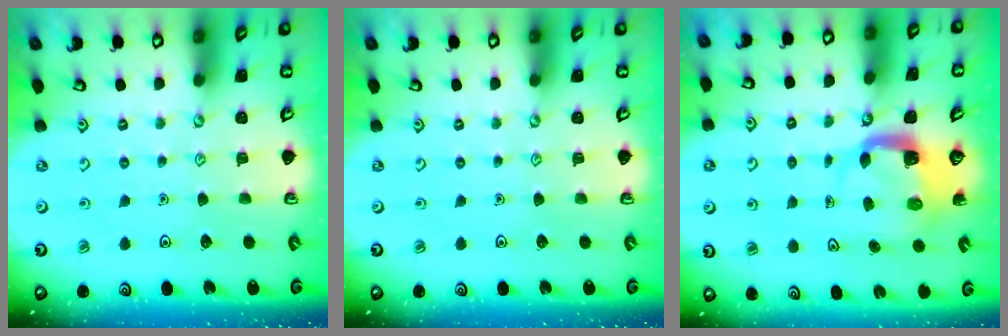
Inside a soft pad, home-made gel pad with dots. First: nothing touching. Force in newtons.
{"total": 0.0}
{"total": 4.0, "press": 3.9, "slide": 0.5}